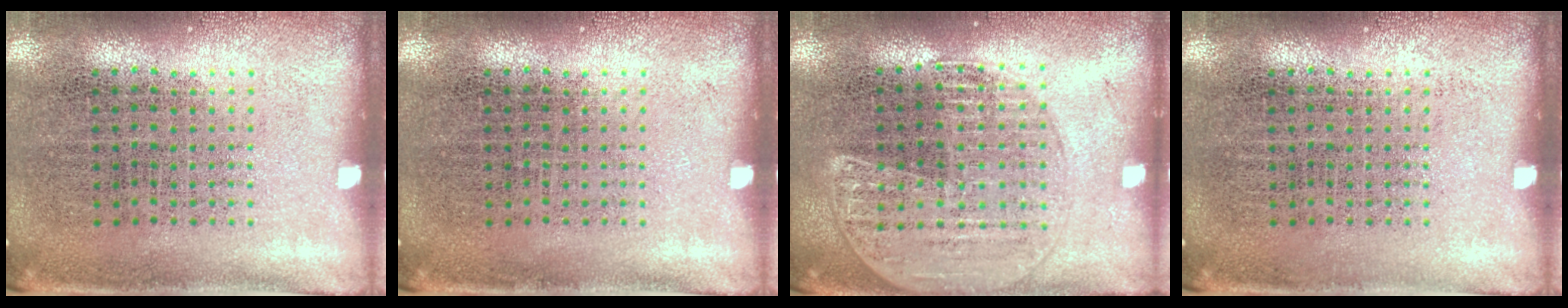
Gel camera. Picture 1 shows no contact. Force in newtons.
{"total": 0.0}
{"total": 1.6, "press": 1.6, "slide": 0.5}
{"total": 0.0}